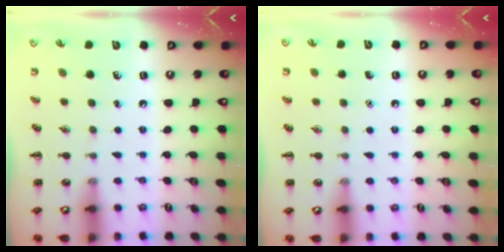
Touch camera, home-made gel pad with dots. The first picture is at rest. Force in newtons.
{"total": 1.5, "press": 1.5, "slide": 0.2}